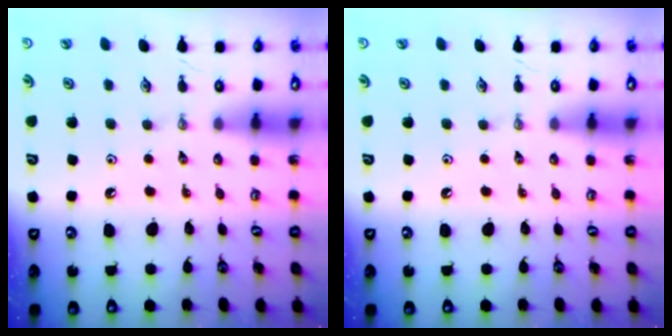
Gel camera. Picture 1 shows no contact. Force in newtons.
{"total": 0.0}